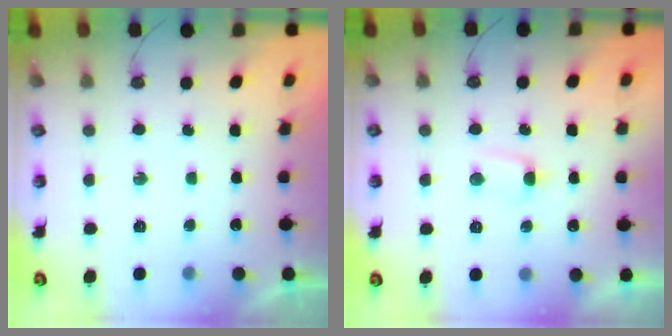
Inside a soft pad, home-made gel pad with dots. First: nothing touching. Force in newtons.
{"total": 3.0, "press": 3.0, "slide": 0.3}